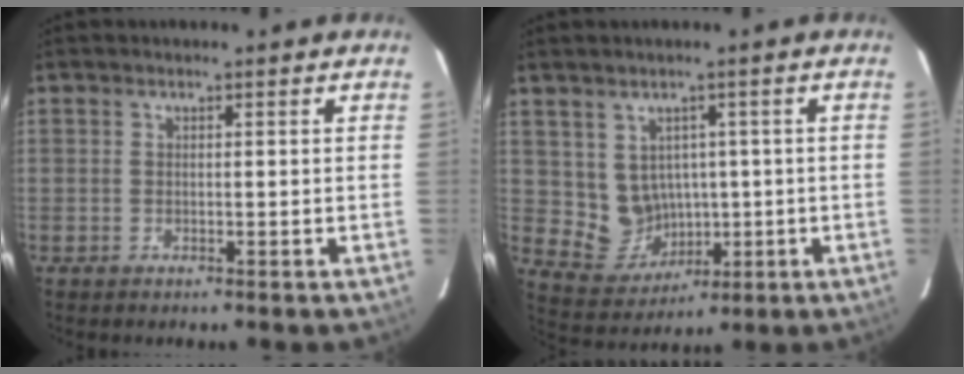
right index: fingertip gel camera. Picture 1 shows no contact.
{"total": 6.8, "force": [0.7, 6.2, 2.6], "torque": [-0.048, 0.011, 0.035]}